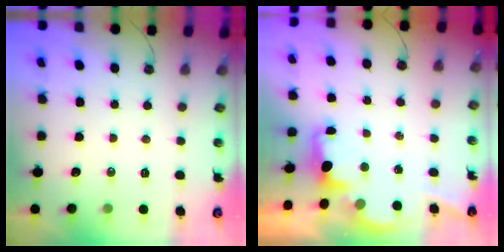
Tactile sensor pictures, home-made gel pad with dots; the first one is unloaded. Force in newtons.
{"total": 2.1, "press": 1.9, "slide": 0.8}